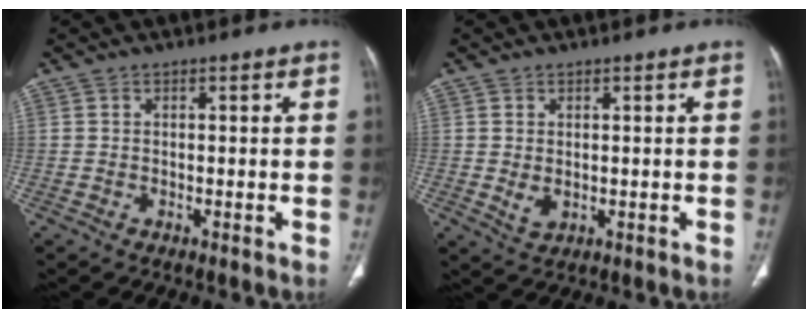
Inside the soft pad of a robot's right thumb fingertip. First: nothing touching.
{"total": 2.6, "force": [0.0, 1.8, 2.0], "torque": [-0.035, -0.007, 0.010]}